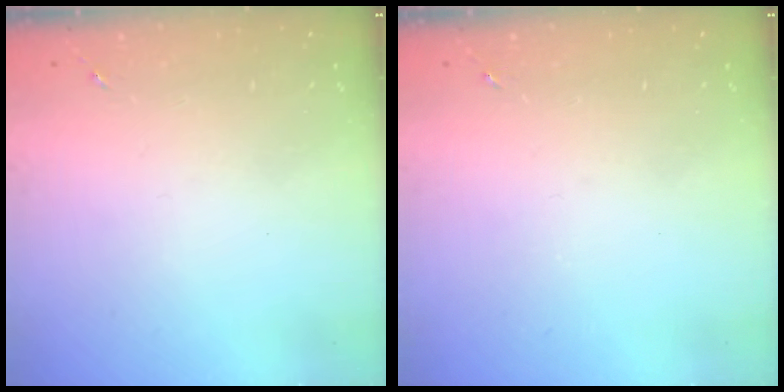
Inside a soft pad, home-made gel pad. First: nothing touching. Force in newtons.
{"total": 0.0}